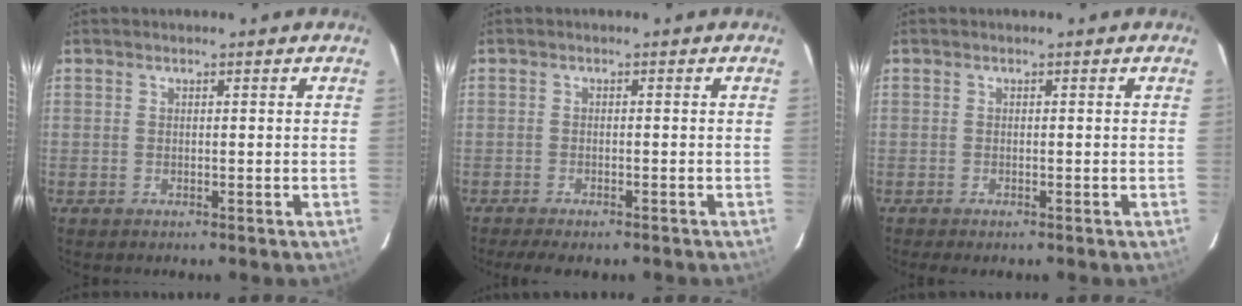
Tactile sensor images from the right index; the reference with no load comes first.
{"total": 5.9, "force": [-4.8, 1.4, 3.0], "torque": [-0.071, -0.020, -0.073]}
{"total": 1.4, "force": [-1.2, 0.2, 0.7], "torque": [-0.015, -0.007, -0.019]}